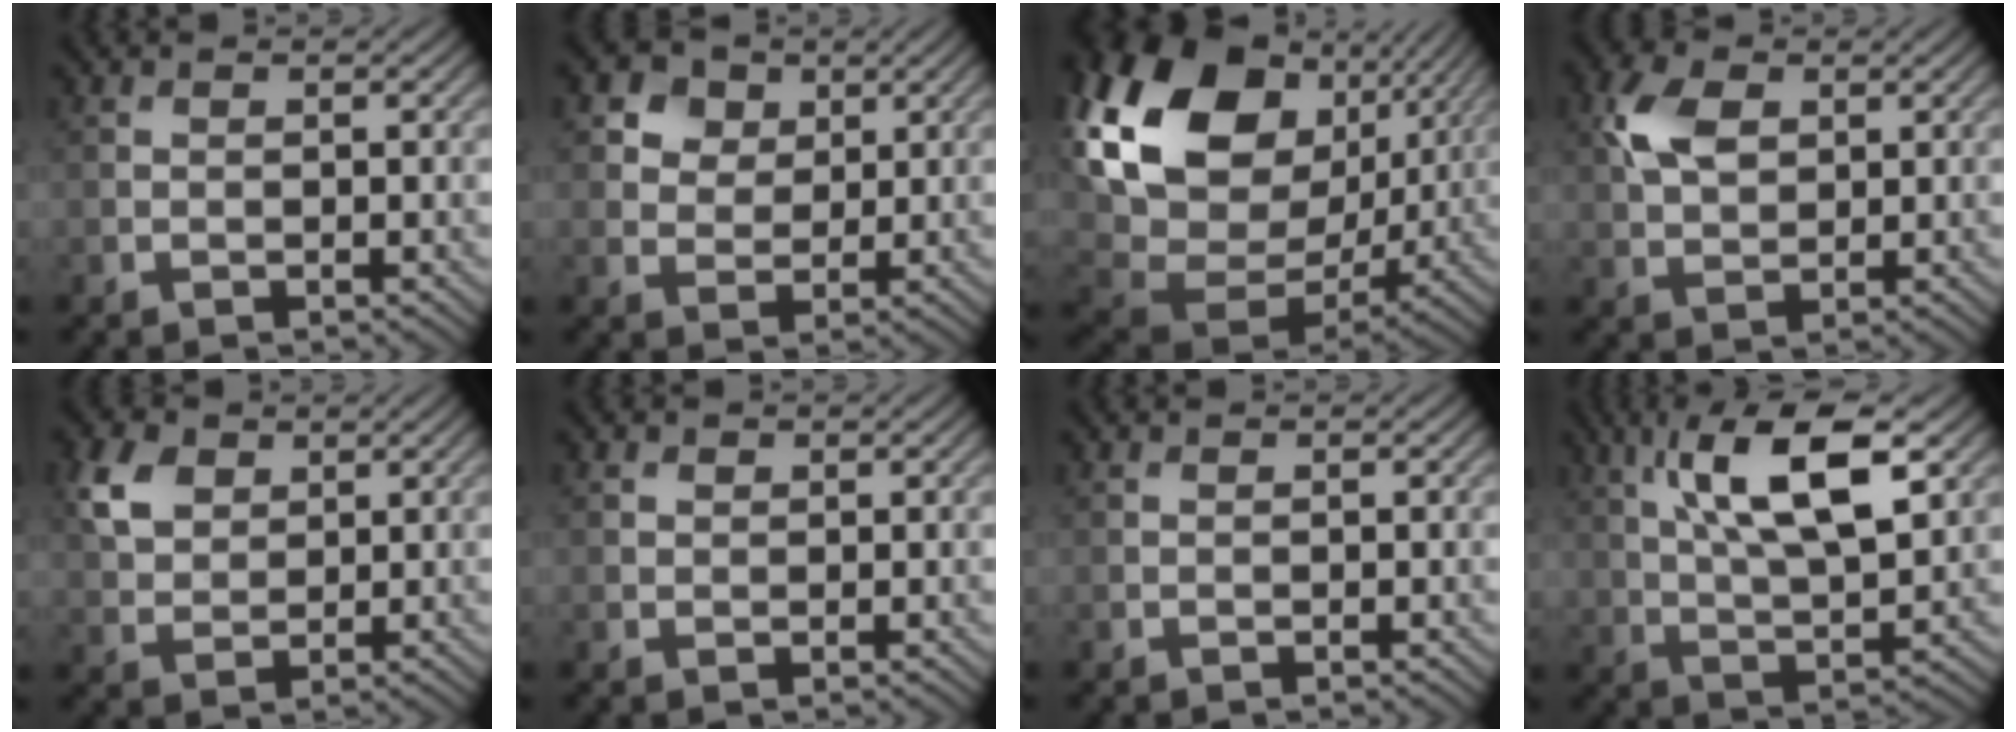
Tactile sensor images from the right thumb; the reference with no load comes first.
{"total": 6.6, "force": [3.6, 4.8, 2.8], "torque": [-0.095, -0.006, 0.071]}
{"total": 22.9, "force": [8.1, 16.4, 13.8], "torque": [-0.357, 0.032, 0.173]}
{"total": 5.5, "force": [1.8, 3.5, 3.8], "torque": [-0.093, 0.008, 0.031]}
{"total": 5.2, "force": [2.4, 3.6, 2.9], "torque": [-0.072, 0.005, 0.049]}
{"total": 0.7, "force": [0.4, 0.5, 0.1], "torque": [-0.001, -0.003, 0.007]}
{"total": 0.0}
{"total": 12.3, "force": [5.0, 4.6, 10.3], "torque": [-0.195, 0.006, 0.089]}